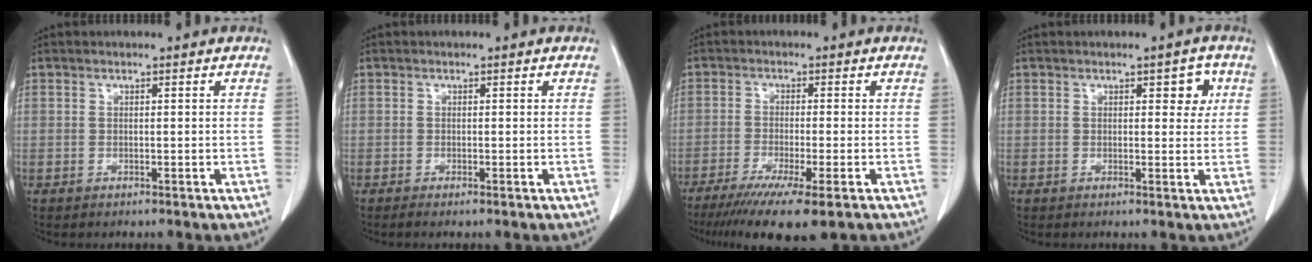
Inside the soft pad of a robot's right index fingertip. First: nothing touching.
{"total": 0.8, "force": [-0.5, -0.1, 0.6], "torque": [-0.015, -0.002, -0.008]}
{"total": 11.3, "force": [-7.8, 0.7, 8.1], "torque": [-0.128, -0.030, -0.121]}
{"total": 3.1, "force": [1.2, 1.5, 2.4], "torque": [-0.021, 0.002, 0.012]}